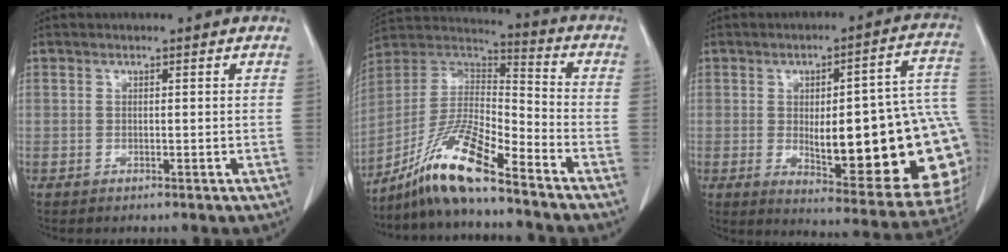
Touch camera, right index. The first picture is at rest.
{"total": 13.9, "force": [-10.0, 1.2, 9.5], "torque": [-0.188, 0.003, -0.183]}
{"total": 26.5, "force": [-2.6, 6.5, 25.5], "torque": [-0.241, 0.022, -0.014]}